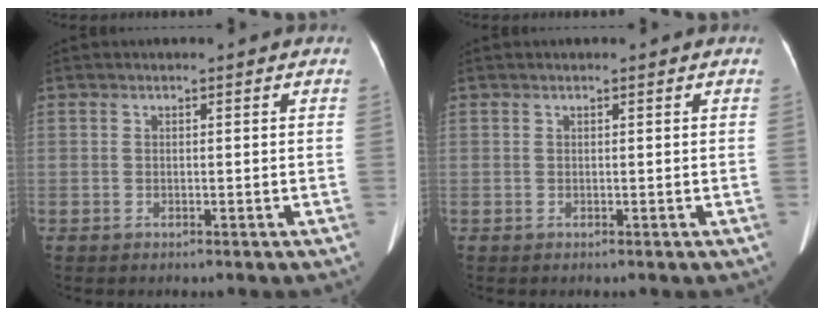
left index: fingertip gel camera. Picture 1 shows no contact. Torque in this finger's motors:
{"motor_torque": [0.12, -0.01, -0.01, 0.02]}